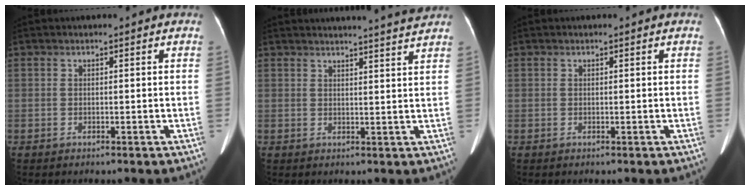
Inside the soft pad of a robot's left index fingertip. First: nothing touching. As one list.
[{"total": 8.3, "force": [7.9, -1.4, 2.2], "torque": [-0.028, -0.011, 0.087]}, {"total": 0.0}]